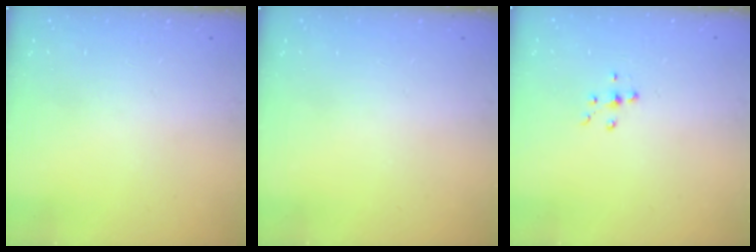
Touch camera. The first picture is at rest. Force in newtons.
{"total": 0.0}
{"total": 6.2, "press": 6.2, "slide": 0.7}